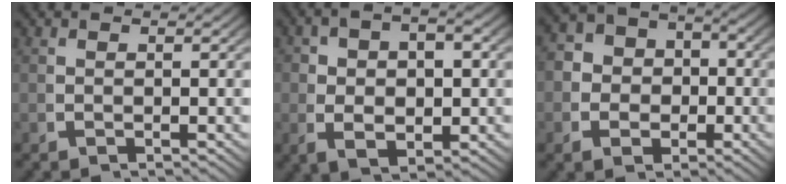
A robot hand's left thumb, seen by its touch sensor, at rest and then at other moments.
{"total": 5.2, "force": [-0.3, 3.3, 4.1], "torque": [-0.074, -0.020, 0.012]}
{"total": 7.5, "force": [-0.6, 6.3, 4.1], "torque": [-0.074, -0.013, -0.012]}